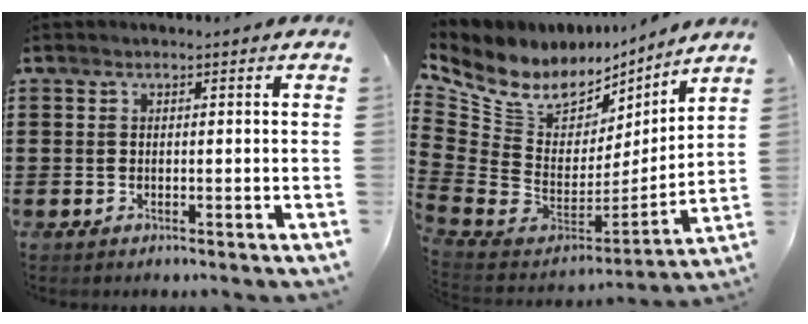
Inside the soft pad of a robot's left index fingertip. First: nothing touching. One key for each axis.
{"total": 8.5, "fx": 5.9, "fy": 5.2, "fz": 3.3, "tx": -0.112, "ty": -0.051, "tz": 0.108}